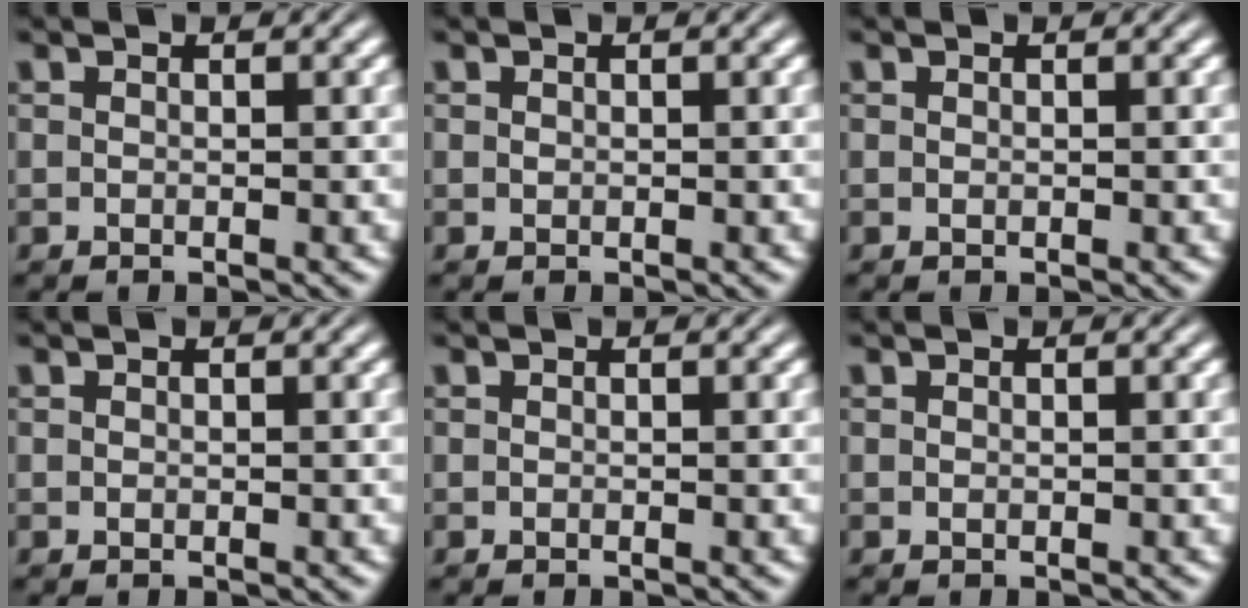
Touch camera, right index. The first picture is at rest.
{"total": 0.6, "force": [0.1, -0.6, 0.0], "torque": [-0.005, -0.008, 0.009]}
{"total": 0.0}
{"total": 0.0}
{"total": 0.0}
{"total": 0.0}